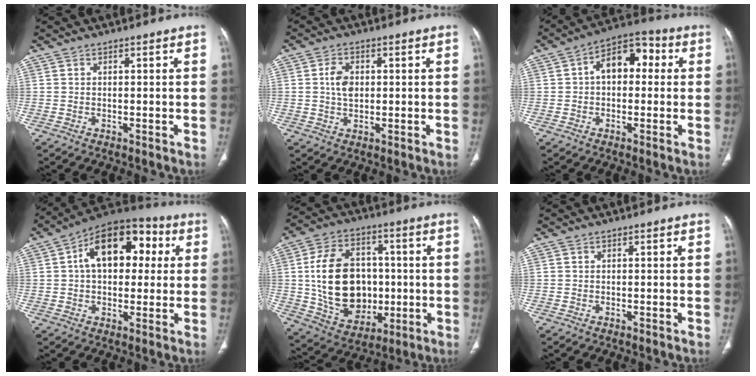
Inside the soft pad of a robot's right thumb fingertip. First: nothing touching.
{"total": 4.6, "force": [0.6, 3.0, 3.4], "torque": [-0.061, 0.000, 0.010]}
{"total": 9.9, "force": [1.3, 6.4, 7.5], "torque": [-0.086, 0.033, 0.009]}
{"total": 17.7, "force": [3.9, 10.8, 13.4], "torque": [-0.168, 0.026, 0.051]}
{"total": 20.4, "force": [0.1, 14.9, 13.9], "torque": [-0.208, 0.011, 0.021]}
{"total": 0.0}